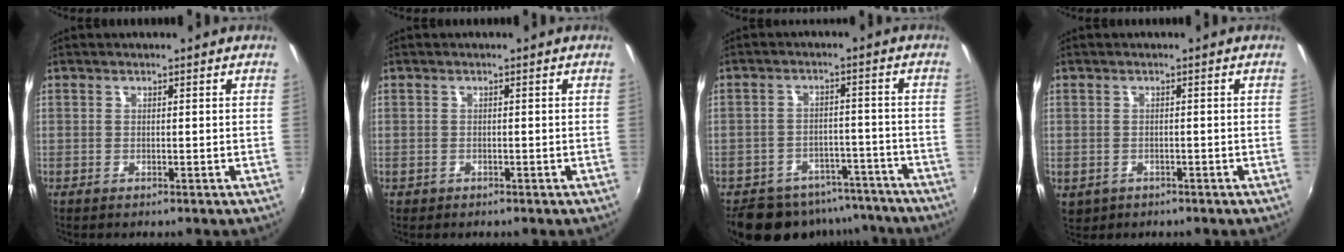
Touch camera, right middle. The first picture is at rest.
{"total": 1.0, "force": [-0.6, 0.8, 0.2], "torque": [-0.009, -0.003, -0.006]}
{"total": 16.2, "force": [-13.3, 7.7, 5.3], "torque": [-0.118, 0.016, -0.167]}
{"total": 3.7, "force": [-1.3, 3.1, 1.6], "torque": [-0.039, -0.010, -0.013]}